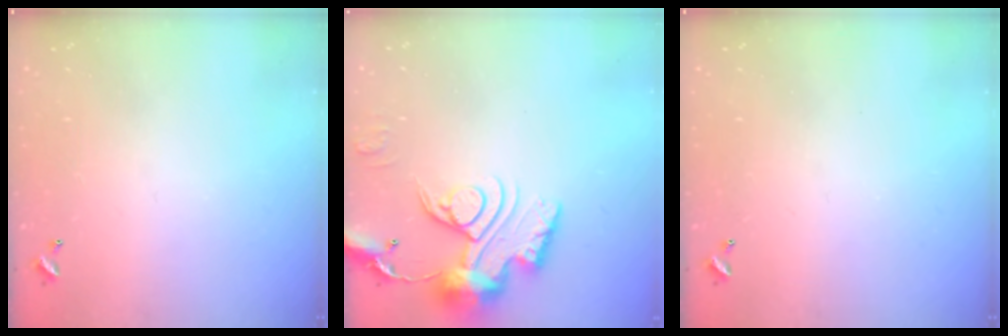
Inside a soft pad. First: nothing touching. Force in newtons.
{"total": 15.5, "press": 15.4, "slide": 1.7}
{"total": 0.0}